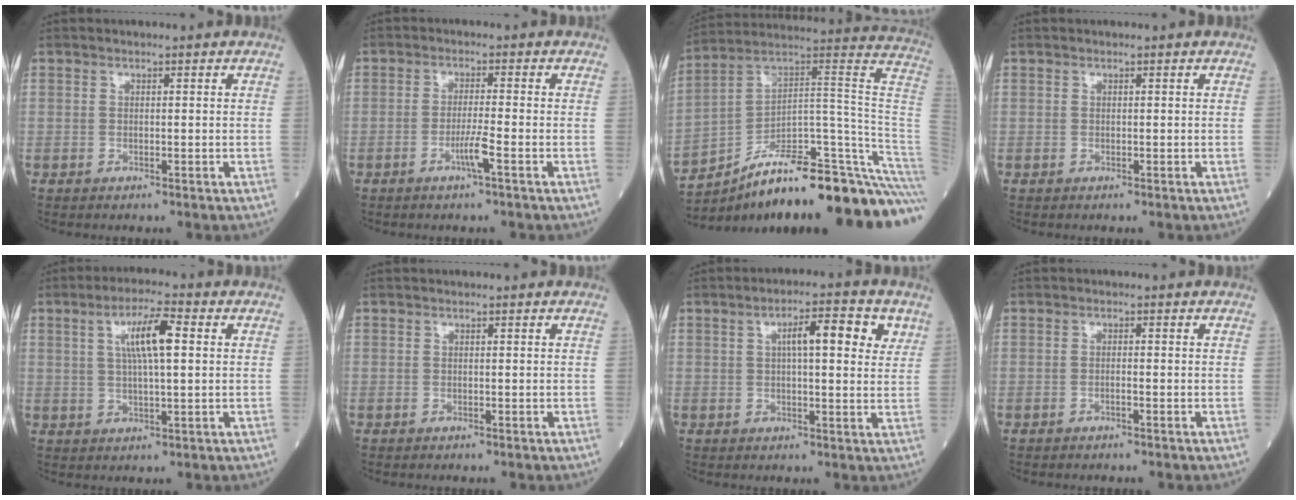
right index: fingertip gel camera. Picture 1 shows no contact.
{"total": 3.2, "force": [-1.6, -0.6, 2.7], "torque": [-0.053, -0.005, -0.034]}
{"total": 29.3, "force": [-21.6, 2.9, 19.5], "torque": [-0.157, 0.036, -0.317]}
{"total": 0.0}
{"total": 7.5, "force": [2.0, 1.1, 7.2], "torque": [-0.129, 0.012, 0.035]}
{"total": 0.0}
{"total": 7.9, "force": [2.9, 1.9, 7.1], "torque": [-0.102, 0.014, 0.036]}
{"total": 0.8, "force": [-0.5, -0.1, 0.6], "torque": [-0.010, 0.001, -0.009]}